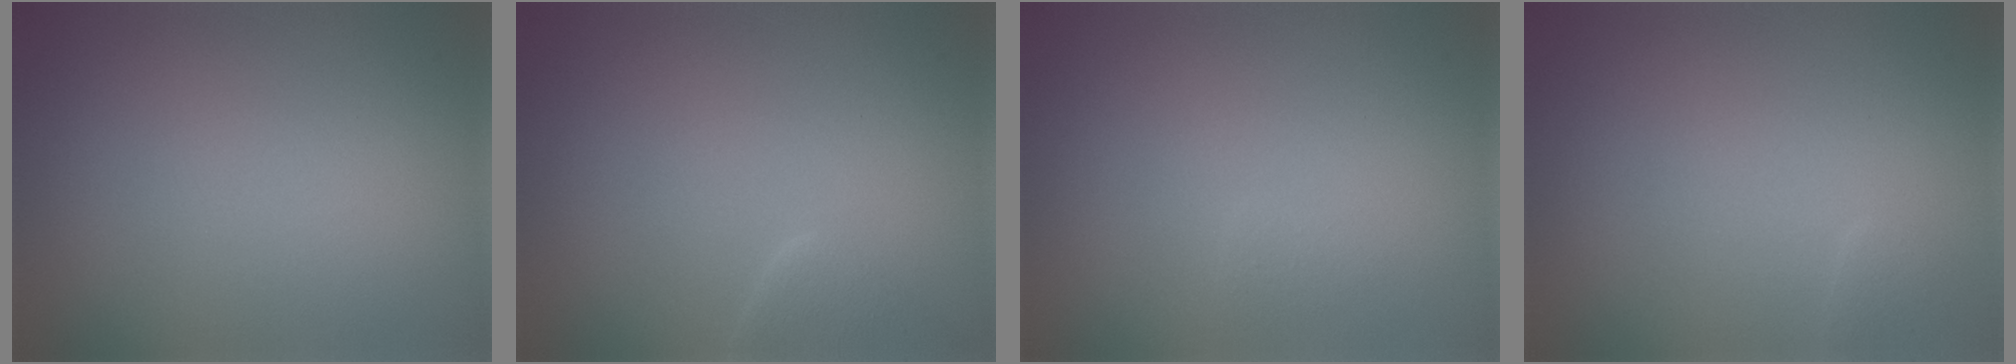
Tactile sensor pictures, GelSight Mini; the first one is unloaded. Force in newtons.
{"total": 1.9, "press": 1.9, "slide": 0.2}
{"total": 0.6, "press": 0.6, "slide": 0.1}
{"total": 0.6, "press": 0.6, "slide": 0.1}